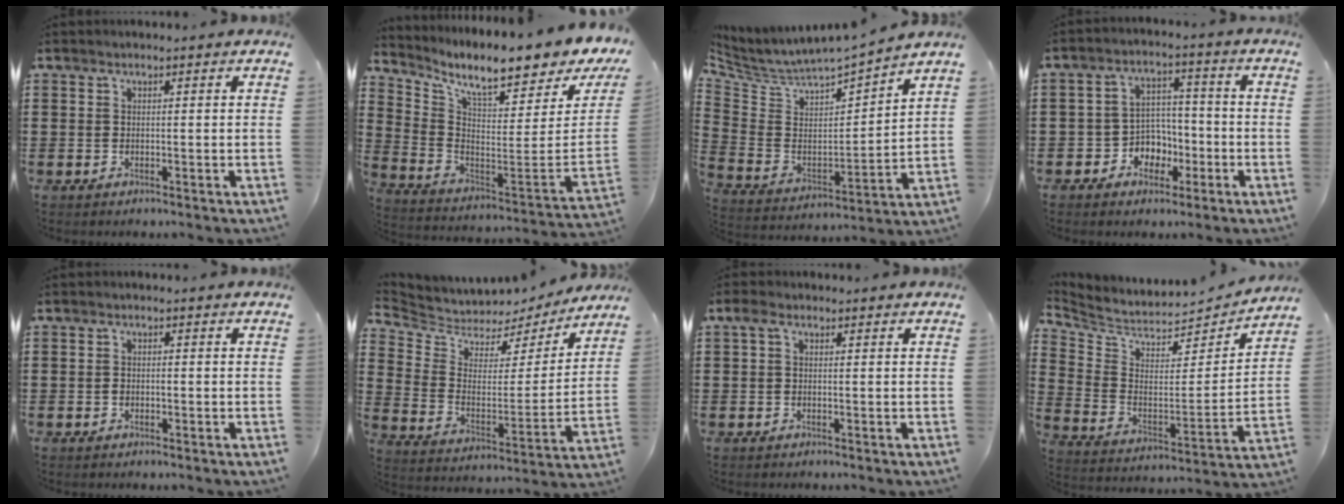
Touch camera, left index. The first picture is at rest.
{"total": 8.5, "force": [6.6, 0.1, 5.3], "torque": [-0.108, -0.076, 0.099]}
{"total": 3.8, "force": [3.4, 1.5, 0.7], "torque": [-0.043, -0.043, 0.051]}
{"total": 5.2, "force": [-2.1, 4.5, 1.3], "torque": [-0.038, 0.013, -0.040]}
{"total": 0.8, "force": [-0.2, 0.5, 0.6], "torque": [-0.014, 0.001, -0.005]}
{"total": 5.3, "force": [4.7, 2.3, 0.3], "torque": [-0.044, -0.040, 0.077]}
{"total": 1.5, "force": [-0.1, 0.9, 1.2], "torque": [-0.026, 0.006, -0.003]}
{"total": 5.4, "force": [5.0, 1.7, 1.0], "torque": [-0.052, -0.045, 0.084]}